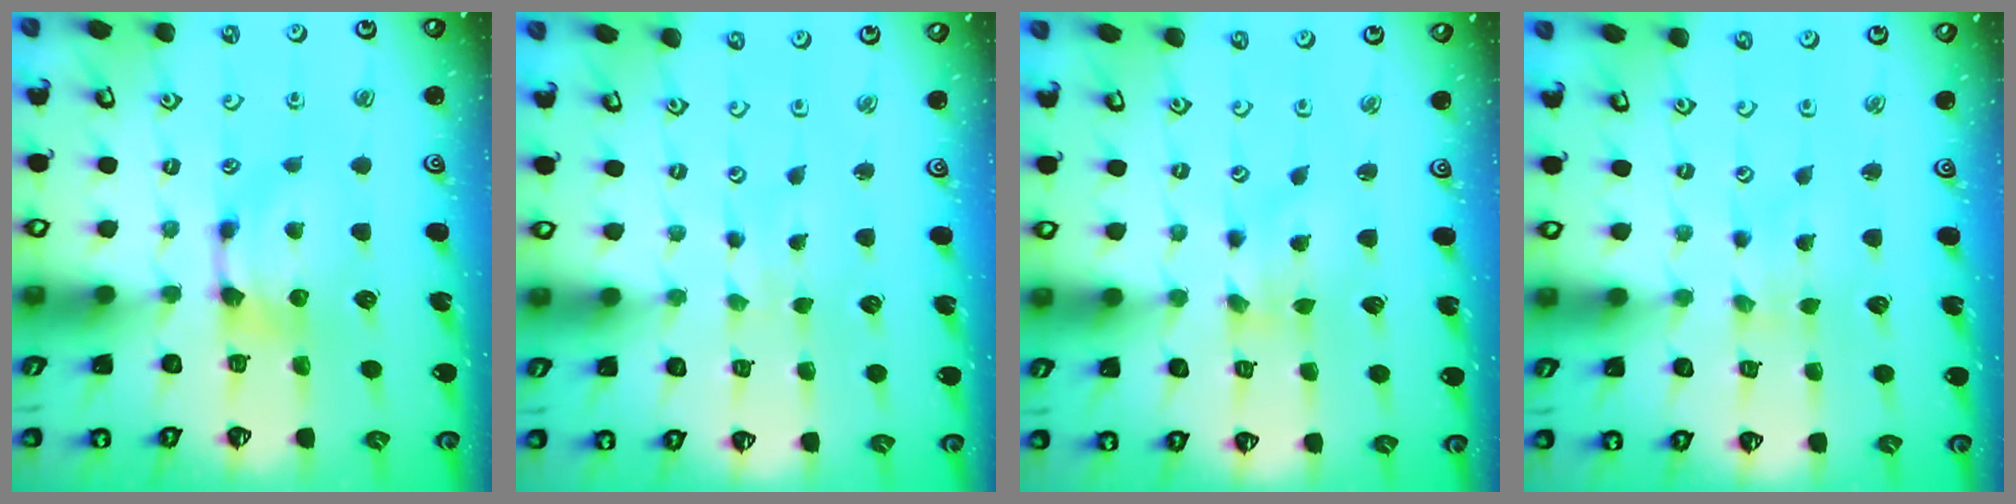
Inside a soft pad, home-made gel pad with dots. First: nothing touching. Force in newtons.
{"total": 4.0, "press": 4.0, "slide": 0.1}
{"total": 2.5, "press": 2.3, "slide": 0.9}
{"total": 4.4, "press": 4.4, "slide": 0.4}